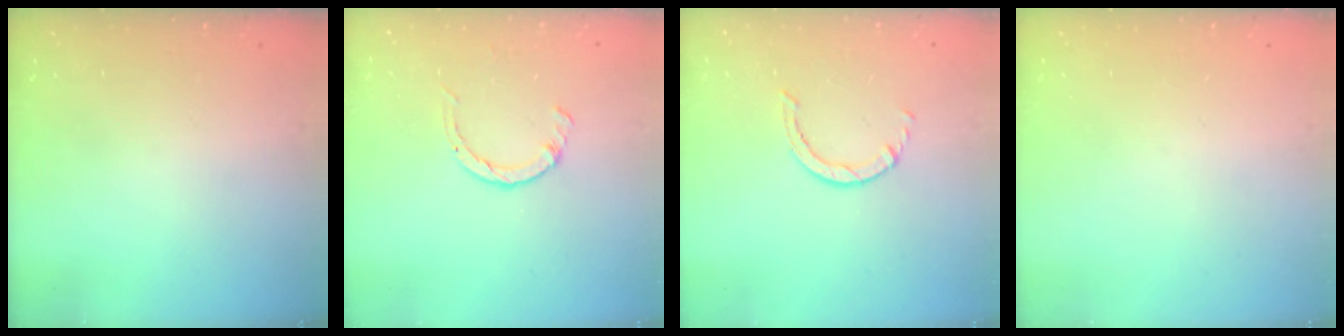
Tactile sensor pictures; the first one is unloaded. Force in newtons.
{"total": 2.6, "press": 2.6, "slide": 0.4}
{"total": 0.8, "press": 0.7, "slide": 0.2}
{"total": 0.0}